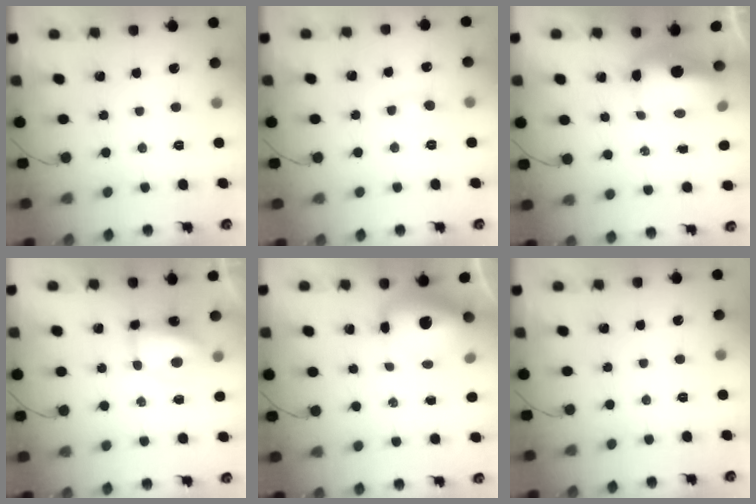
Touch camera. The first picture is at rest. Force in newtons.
{"total": 2.3, "press": 2.0, "slide": 1.3}
{"total": 9.8, "press": 9.5, "slide": 2.1}
{"total": 7.5, "press": 7.5, "slide": 0.5}
{"total": 12.4, "press": 11.9, "slide": 3.4}
{"total": 0.0}